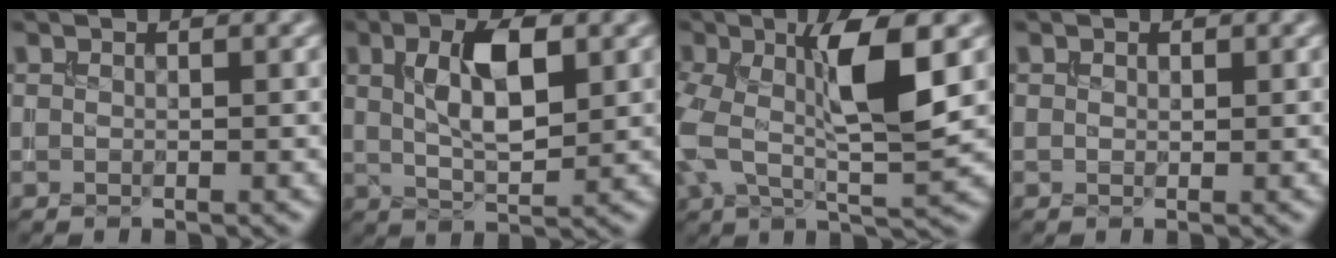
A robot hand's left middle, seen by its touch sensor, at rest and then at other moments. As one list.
[{"total": 5.9, "force": [1.5, 2.5, 5.2], "torque": [-0.098, 0.001, 0.026]}, {"total": 9.0, "force": [0.9, 3.3, 8.3], "torque": [-0.162, 0.006, 0.009]}, {"total": 0.6, "force": [0.3, 0.5, 0.2], "torque": [0.000, -0.006, 0.004]}]